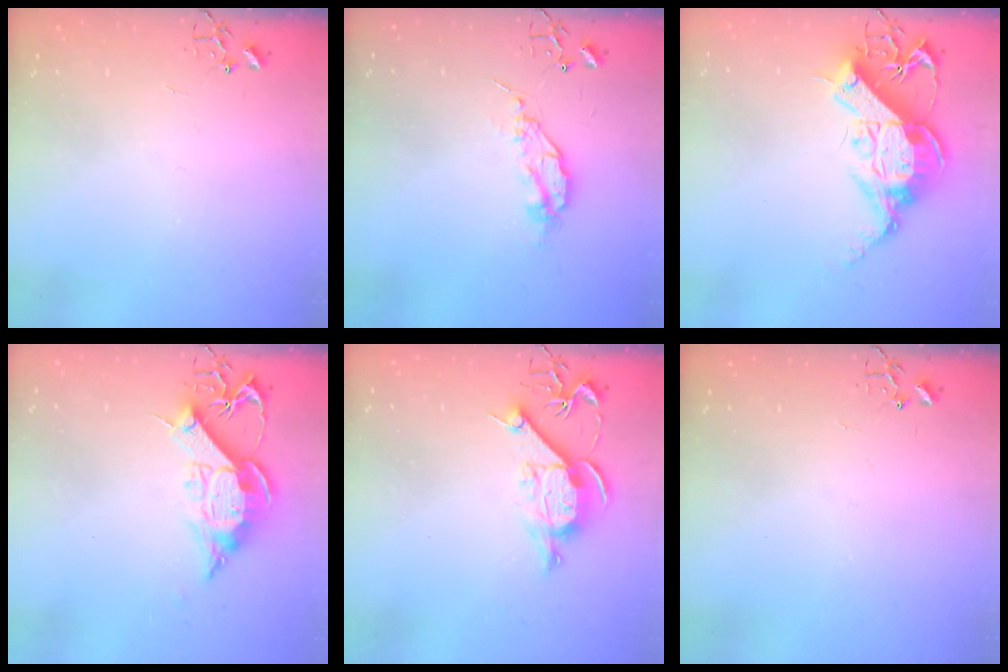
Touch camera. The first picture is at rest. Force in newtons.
{"total": 6.6, "press": 6.5, "slide": 1.0}
{"total": 17.6, "press": 17.4, "slide": 2.4}
{"total": 12.1, "press": 12.1, "slide": 0.6}
{"total": 10.1, "press": 10.1, "slide": 0.7}
{"total": 0.0}